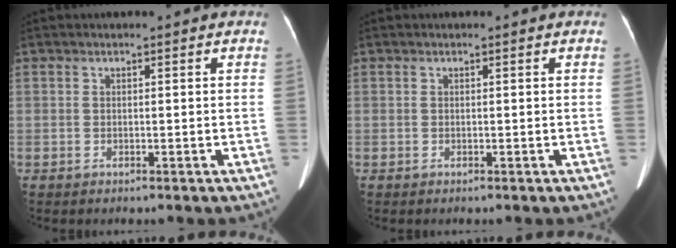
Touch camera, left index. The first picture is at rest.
{"total": 0.0}